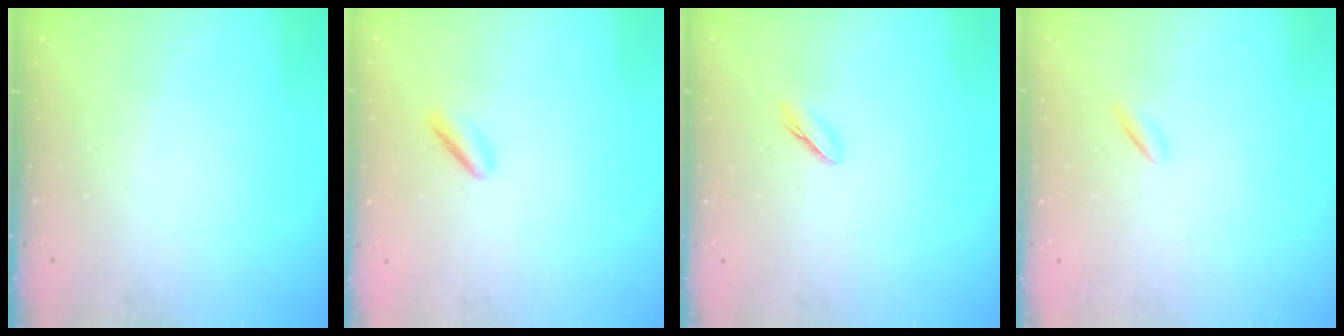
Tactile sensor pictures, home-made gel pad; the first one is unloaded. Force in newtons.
{"total": 2.0, "press": 1.9, "slide": 0.6}
{"total": 2.5, "press": 2.5, "slide": 0.4}
{"total": 0.5, "press": 0.4, "slide": 0.4}